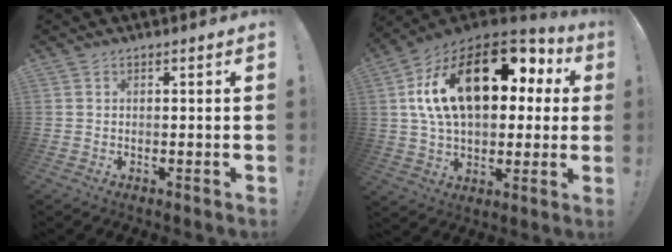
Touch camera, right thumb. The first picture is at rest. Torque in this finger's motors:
{"motor_torque": [1.51, 1.72, 2.50, 0.27, 0.57]}